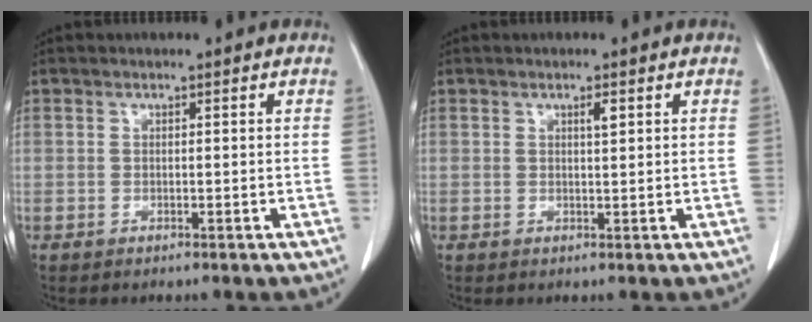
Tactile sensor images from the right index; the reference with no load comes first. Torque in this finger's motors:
{"motor_torque": [0.02, -0.01, 0.00, 0.00]}